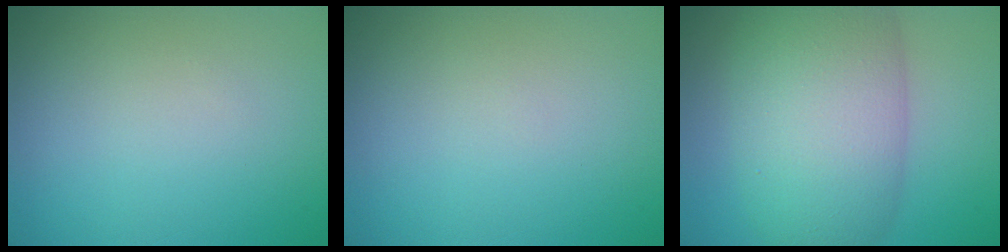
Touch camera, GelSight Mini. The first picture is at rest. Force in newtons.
{"total": 0.0}
{"total": 10.5, "press": 10.5, "slide": 0.3}